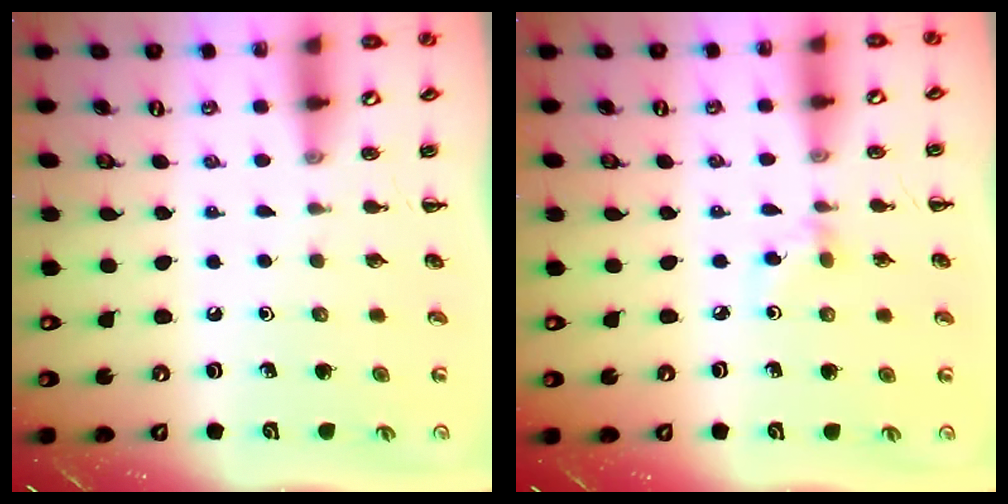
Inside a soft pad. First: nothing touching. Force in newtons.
{"total": 2.9, "press": 2.7, "slide": 1.0}